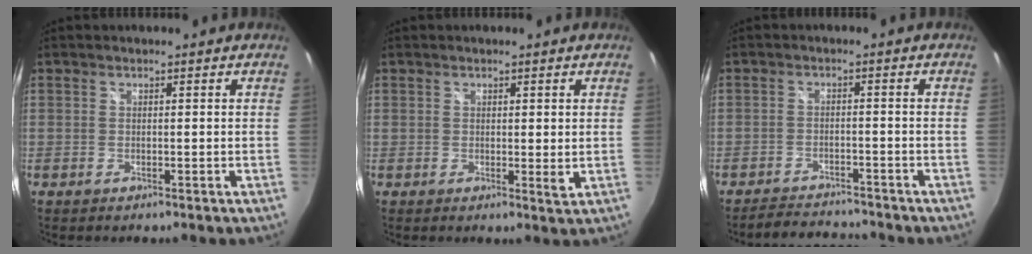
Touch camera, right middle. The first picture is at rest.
{"total": 2.2, "force": [1.6, 0.4, 1.5], "torque": [-0.021, 0.000, 0.022]}
{"total": 6.1, "force": [-6.0, 0.8, 1.0], "torque": [-0.038, 0.009, -0.092]}